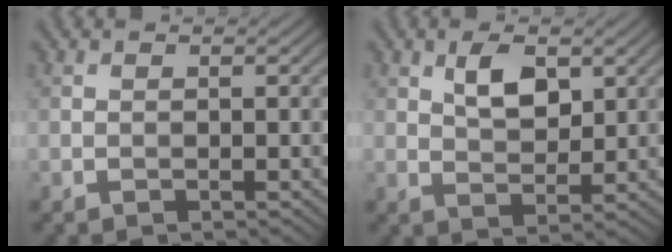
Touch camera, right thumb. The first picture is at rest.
{"total": 4.8, "force": [2.0, 2.5, 3.5], "torque": [-0.071, -0.001, 0.039]}